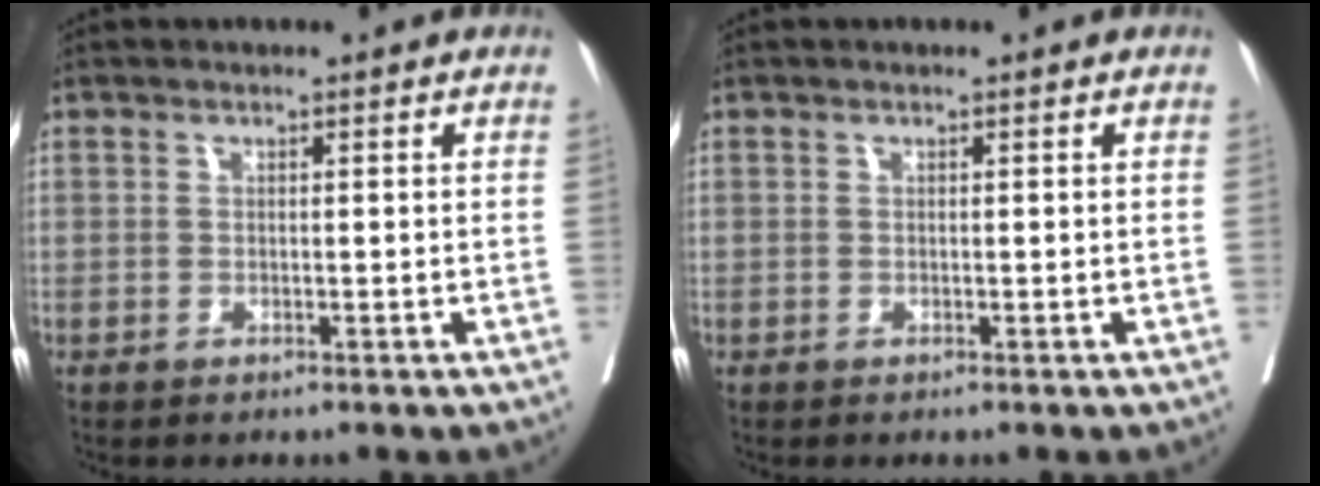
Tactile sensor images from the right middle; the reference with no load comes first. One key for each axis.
{"total": 0.0}